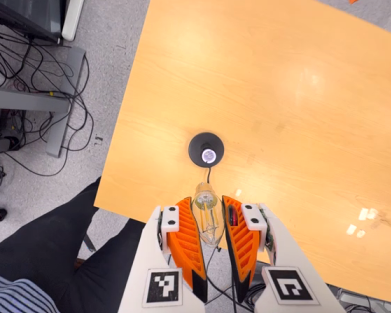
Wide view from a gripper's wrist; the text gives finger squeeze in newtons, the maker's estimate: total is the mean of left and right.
{"total": 20.1, "left": 25.0, "right": 15.2}